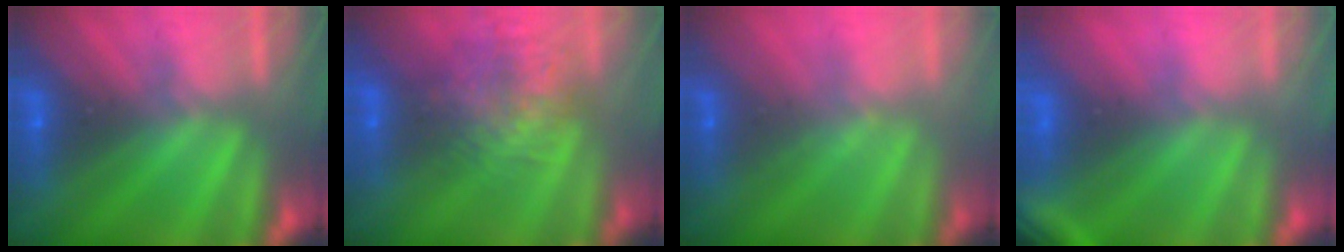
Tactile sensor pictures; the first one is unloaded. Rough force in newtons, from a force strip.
{"total": 7.3}
{"total": 1.8}
{"total": 2.9}